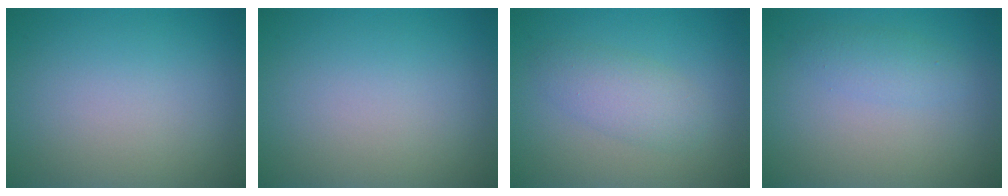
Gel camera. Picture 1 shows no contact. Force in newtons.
{"total": 0.0}
{"total": 2.8, "press": 2.8, "slide": 0.1}
{"total": 1.6, "press": 1.6, "slide": 0.0}